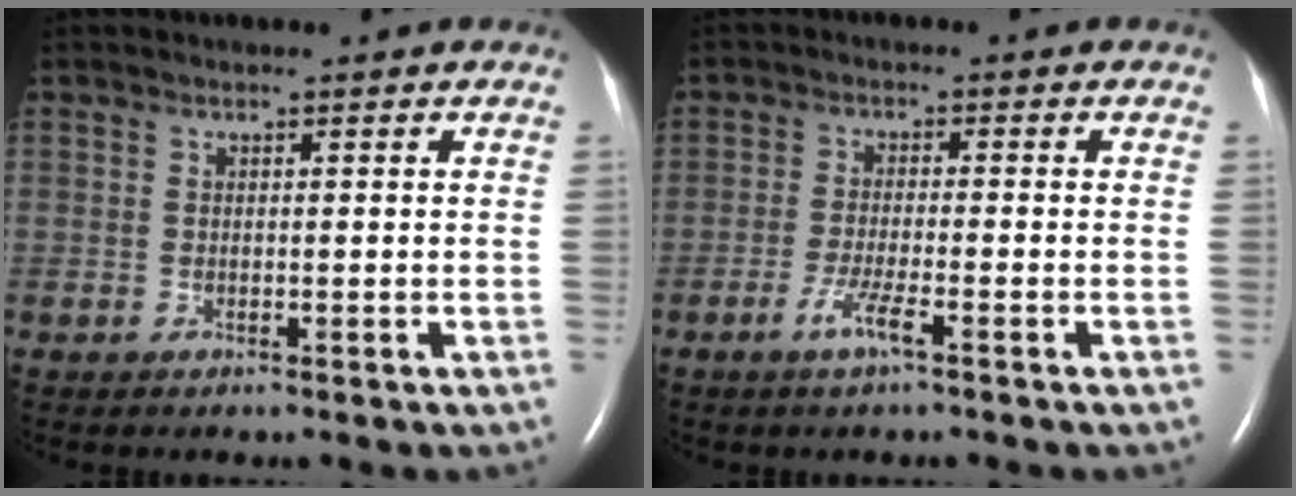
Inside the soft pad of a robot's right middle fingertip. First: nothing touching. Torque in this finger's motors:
{"motor_torque": [0.45, -0.38, 0.07, 0.03]}